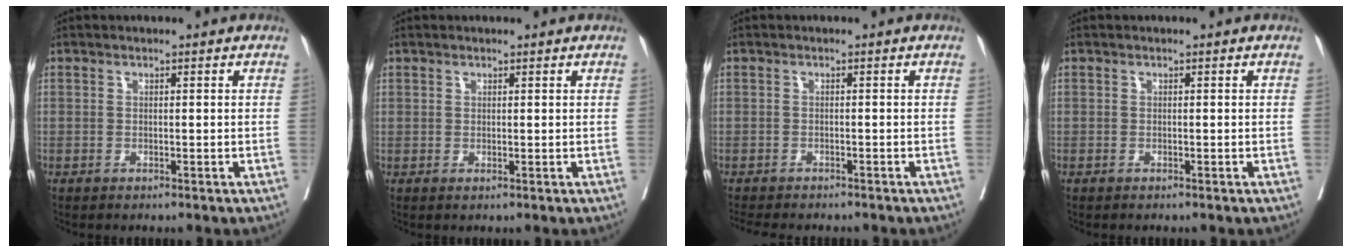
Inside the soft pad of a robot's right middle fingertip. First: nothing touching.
{"total": 0.9, "force": [0.5, 0.7, 0.0], "torque": [0.008, -0.001, 0.004]}
{"total": 6.9, "force": [-6.1, 2.0, 2.6], "torque": [-0.036, -0.005, -0.086]}
{"total": 0.0}